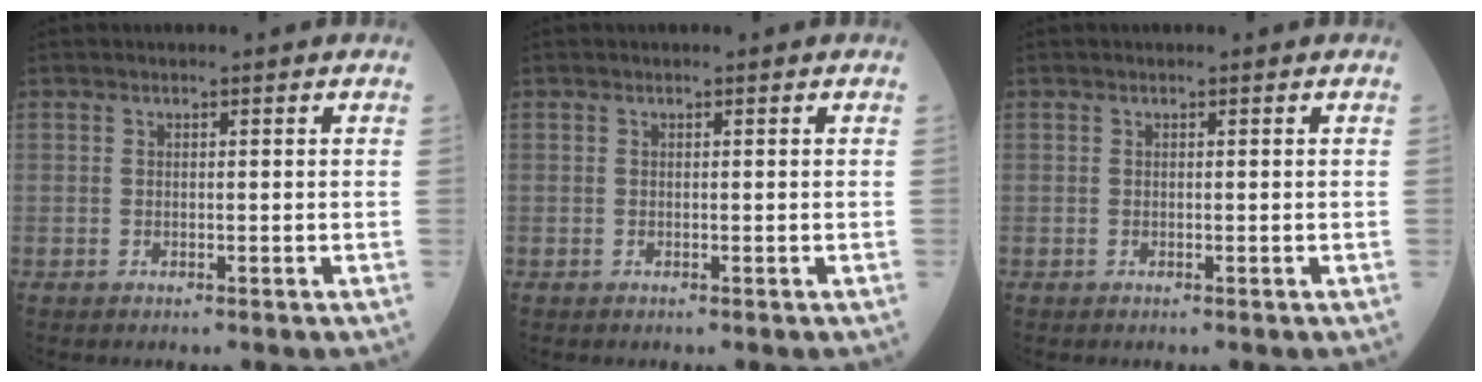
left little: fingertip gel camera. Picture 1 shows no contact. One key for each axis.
{"total": 0.0}
{"total": 0.0}